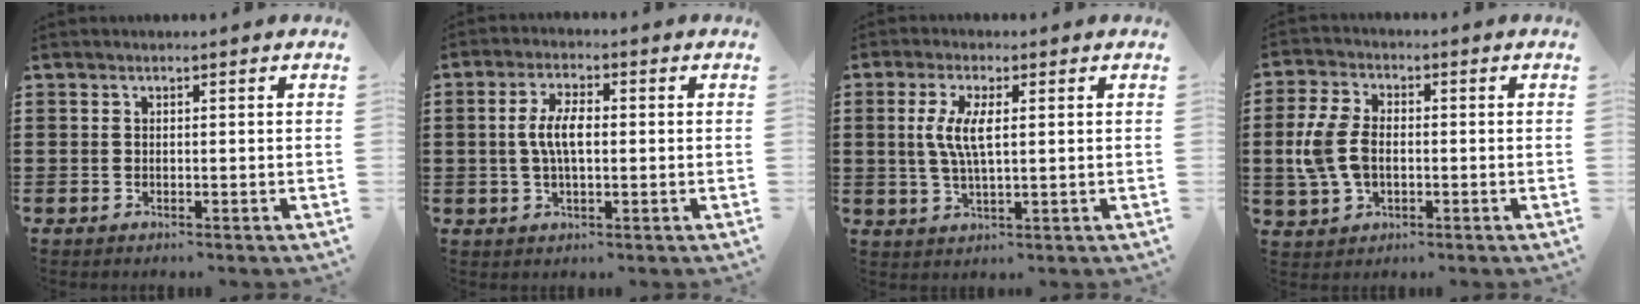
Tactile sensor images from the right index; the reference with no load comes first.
{"total": 5.5, "force": [0.0, 2.2, 5.1], "torque": [-0.110, 0.001, -0.006]}
{"total": 5.5, "force": [0.9, 1.6, 5.2], "torque": [-0.117, 0.000, 0.008]}
{"total": 7.4, "force": [-0.5, 4.8, 5.7], "torque": [-0.155, -0.002, -0.022]}